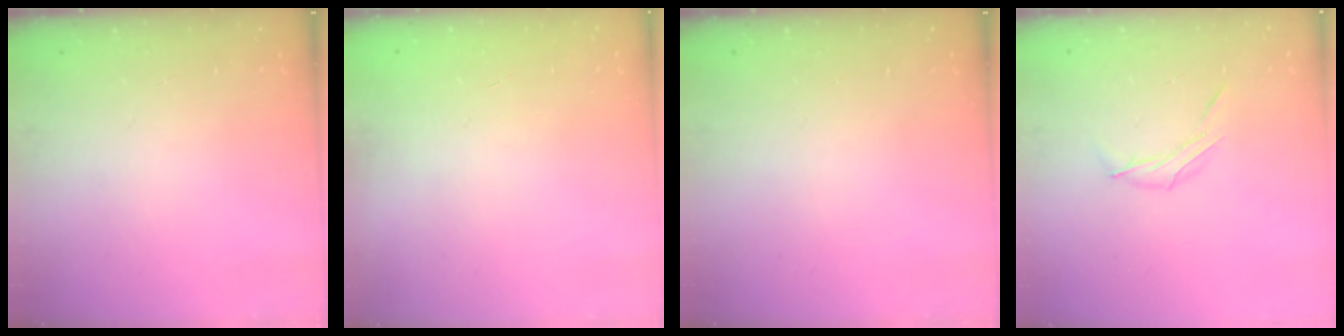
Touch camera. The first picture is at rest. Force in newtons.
{"total": 0.6, "press": 0.6, "slide": 0.2}
{"total": 0.0}
{"total": 6.3, "press": 6.2, "slide": 1.0}